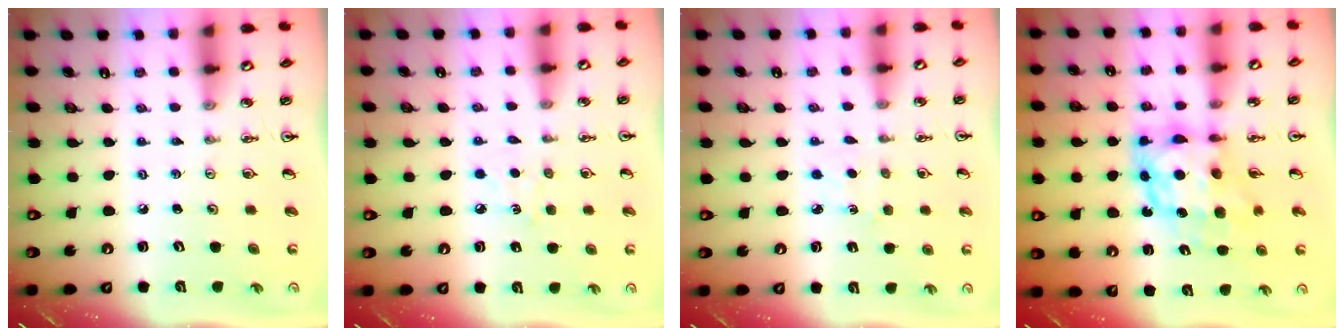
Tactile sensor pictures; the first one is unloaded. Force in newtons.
{"total": 4.8, "press": 4.7, "slide": 0.7}
{"total": 2.6, "press": 2.6, "slide": 0.4}
{"total": 9.3, "press": 9.3, "slide": 0.9}